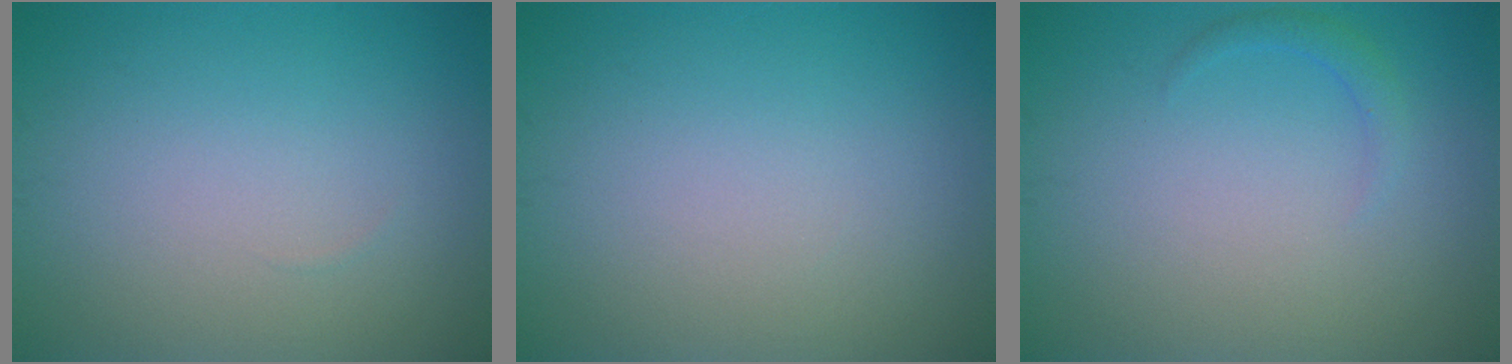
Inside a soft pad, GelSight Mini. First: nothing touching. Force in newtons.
{"total": 0.0}
{"total": 1.1, "press": 1.1, "slide": 0.1}